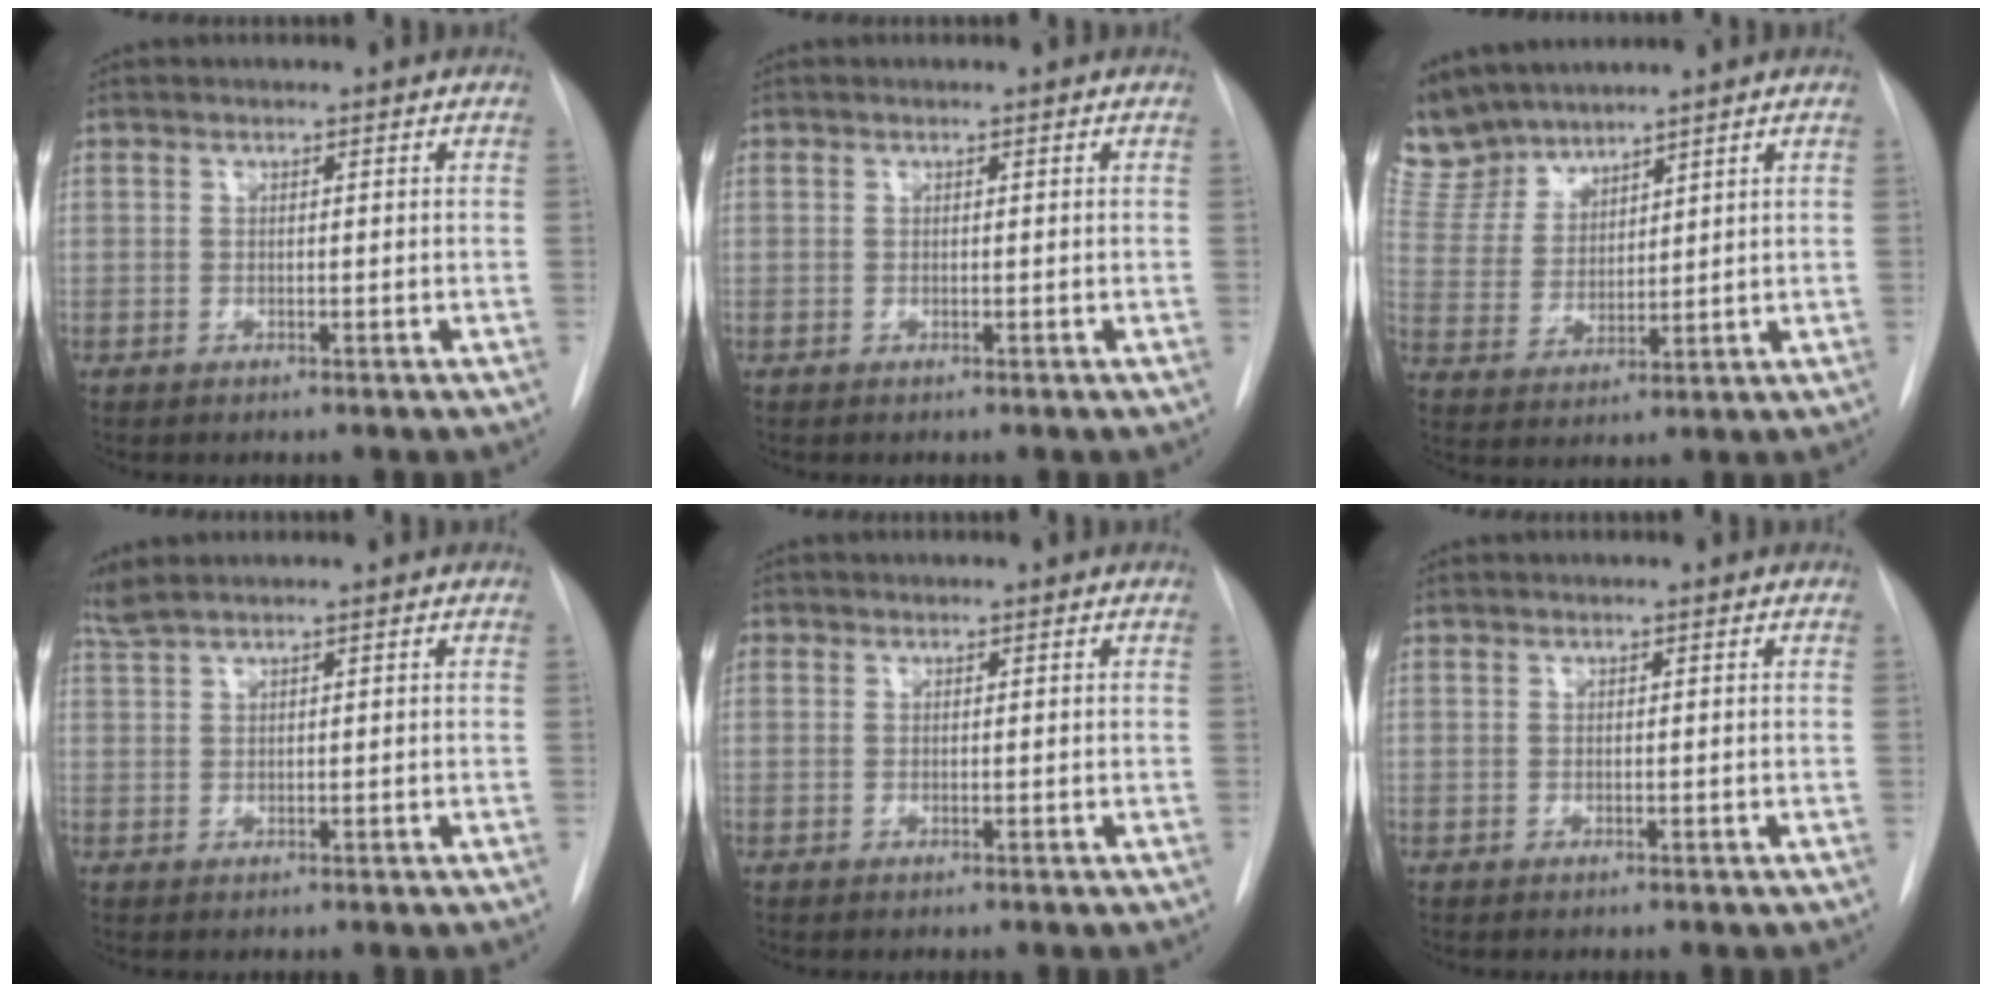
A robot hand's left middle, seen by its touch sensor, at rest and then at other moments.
{"total": 0.0}
{"total": 8.9, "force": [8.4, 2.6, 0.9], "torque": [-0.035, 0.010, 0.188]}
{"total": 2.2, "force": [1.9, -0.3, 1.2], "torque": [-0.033, 0.021, 0.044]}
{"total": 0.6, "force": [0.2, 0.6, 0.1], "torque": [0.002, 0.004, 0.002]}
{"total": 0.0}